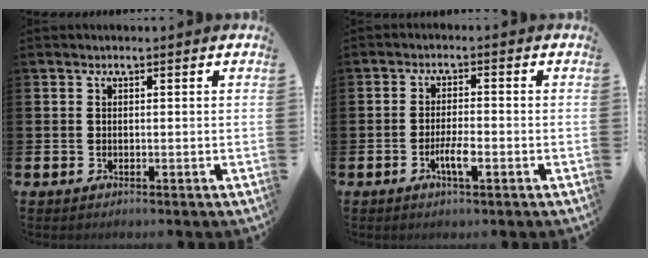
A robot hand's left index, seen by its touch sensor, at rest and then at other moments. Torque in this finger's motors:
{"motor_torque": [0.48, 0.41, 0.38, 0.11]}